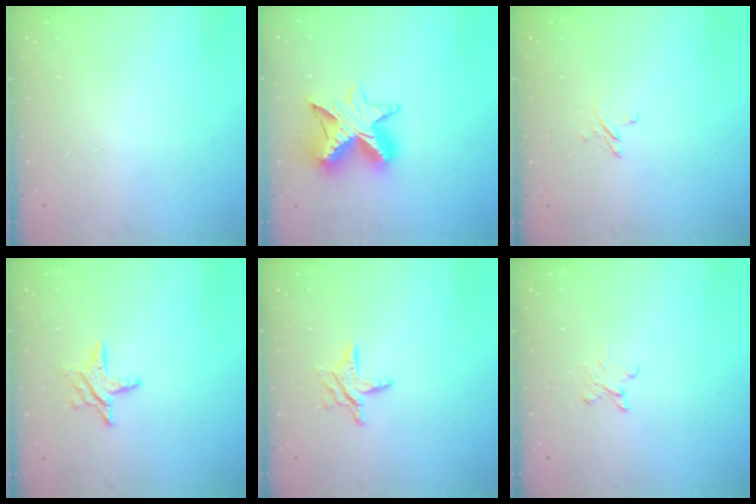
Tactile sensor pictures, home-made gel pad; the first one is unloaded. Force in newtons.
{"total": 11.2, "press": 11.2, "slide": 0.7}
{"total": 2.7, "press": 2.7, "slide": 0.2}
{"total": 7.3, "press": 7.2, "slide": 0.6}
{"total": 6.9, "press": 6.9, "slide": 0.4}
{"total": 2.8, "press": 2.8, "slide": 0.3}